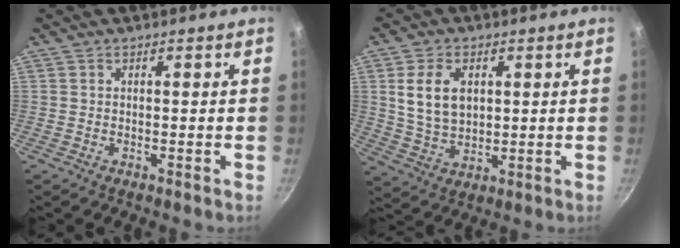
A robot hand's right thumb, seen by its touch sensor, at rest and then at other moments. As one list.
[{"total": 9.7, "force": [2.5, 6.4, 6.8], "torque": [-0.112, -0.010, 0.056]}]